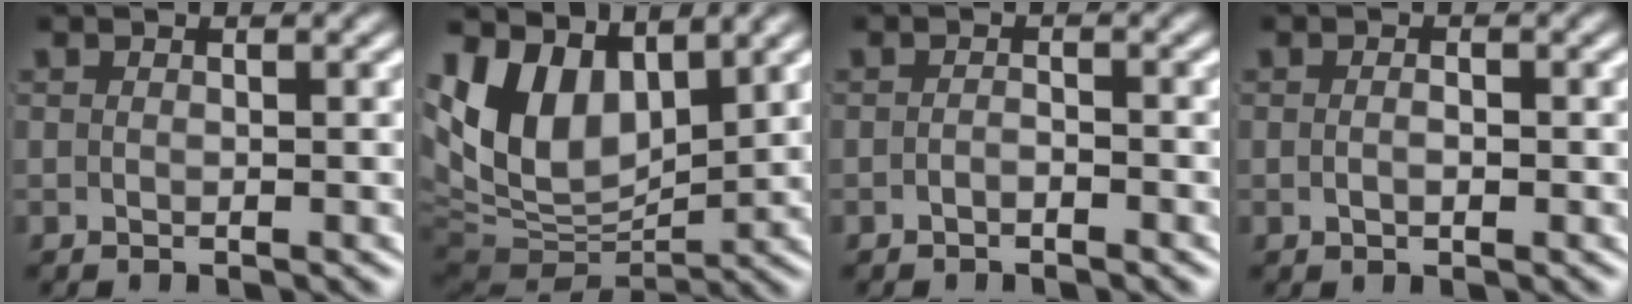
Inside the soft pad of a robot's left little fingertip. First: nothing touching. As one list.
[{"total": 11.9, "force": [1.7, 8.9, 7.6], "torque": [-0.163, -0.016, 0.036]}, {"total": 1.0, "force": [-1.0, 0.1, 0.2], "torque": [-0.003, -0.002, -0.018]}, {"total": 1.0, "force": [-0.3, 0.4, 0.8], "torque": [-0.014, -0.004, -0.004]}]